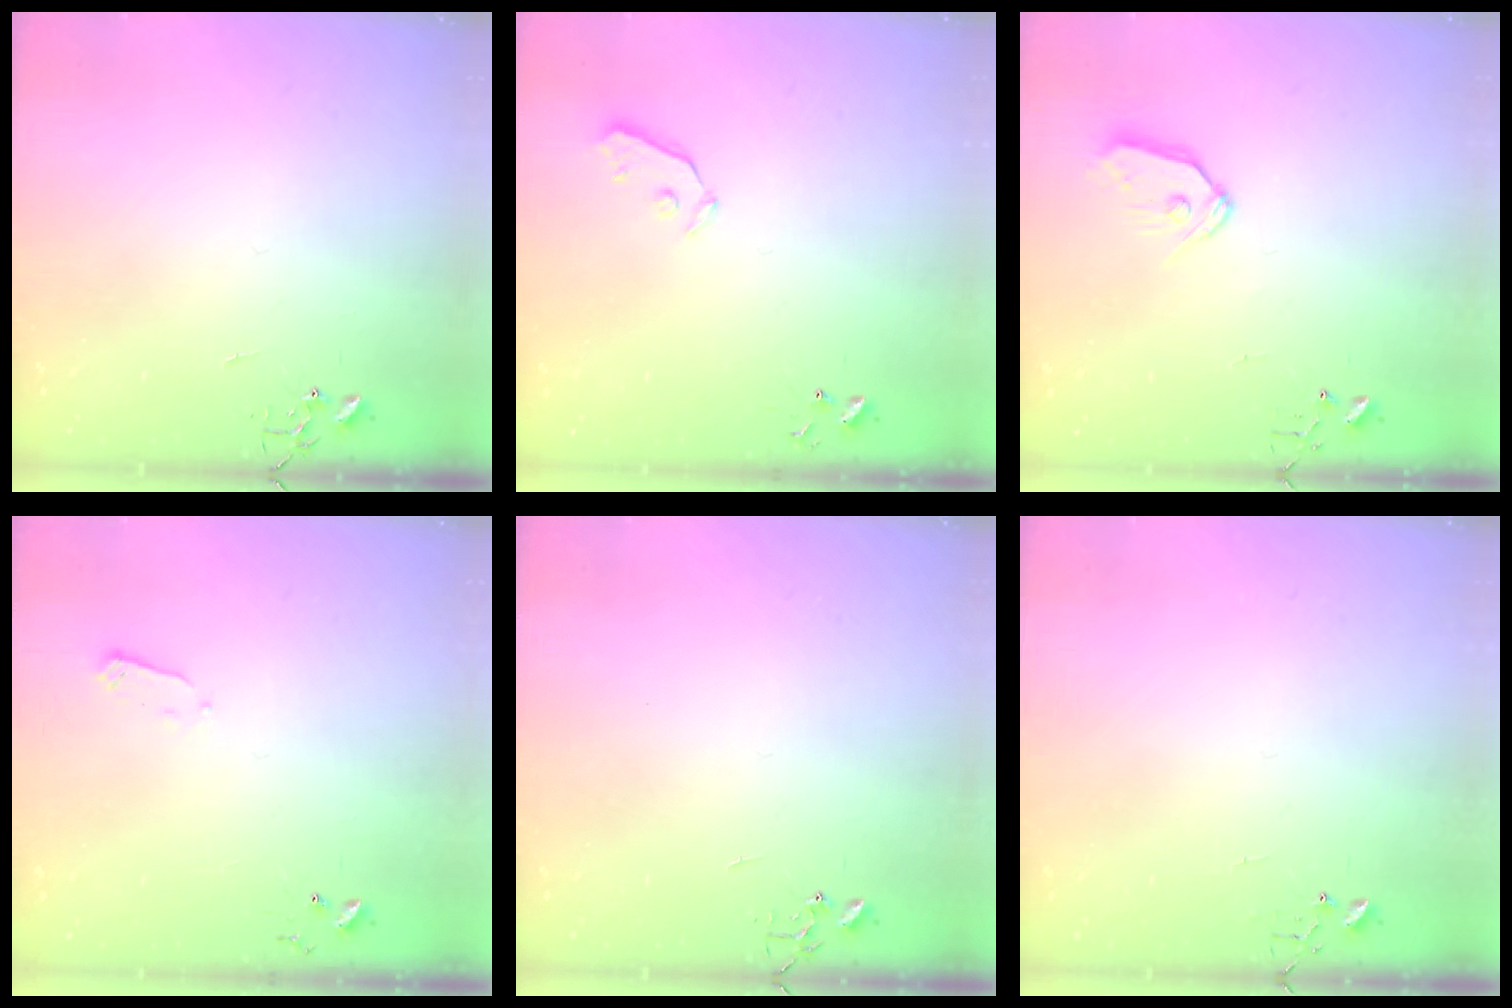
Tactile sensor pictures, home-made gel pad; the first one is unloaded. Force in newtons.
{"total": 3.3, "press": 3.2, "slide": 0.5}
{"total": 8.4, "press": 8.4, "slide": 0.5}
{"total": 2.4, "press": 2.4, "slide": 0.4}
{"total": 0.0}
{"total": 4.2, "press": 4.2, "slide": 0.3}